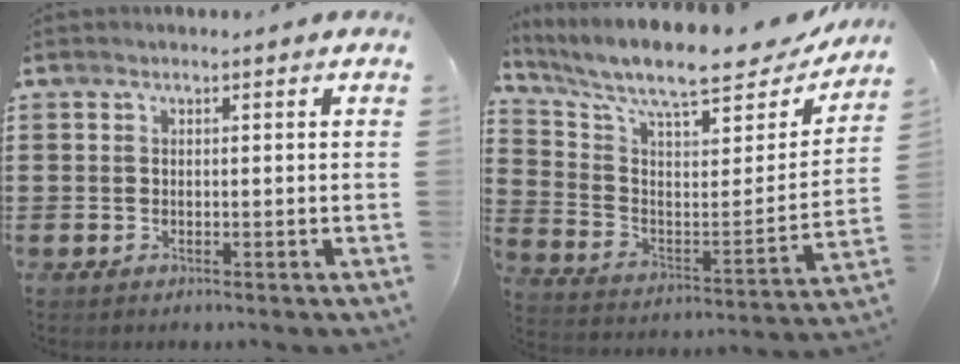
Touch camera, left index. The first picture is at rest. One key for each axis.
{"total": 9.9, "fx": 8.2, "fy": 1.7, "fz": 5.2, "tx": -0.129, "ty": -0.060, "tz": 0.136}